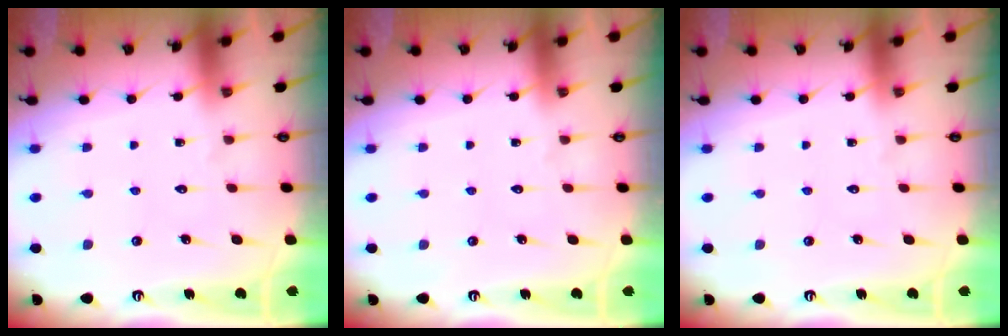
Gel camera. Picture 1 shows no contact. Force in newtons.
{"total": 0.0}
{"total": 0.0}